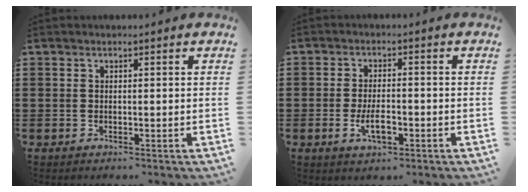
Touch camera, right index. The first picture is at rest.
{"total": 4.2, "force": [-1.4, 1.8, 3.5], "torque": [-0.058, -0.001, -0.027]}